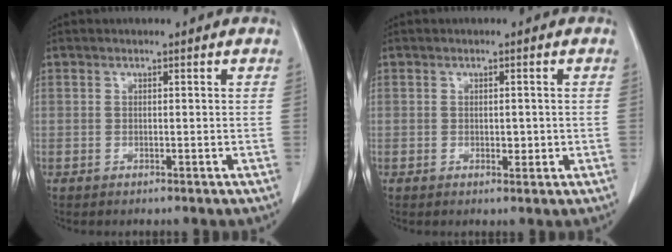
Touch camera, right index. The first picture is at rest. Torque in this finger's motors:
{"motor_torque": [0.00, 0.10, 0.01, 0.01]}